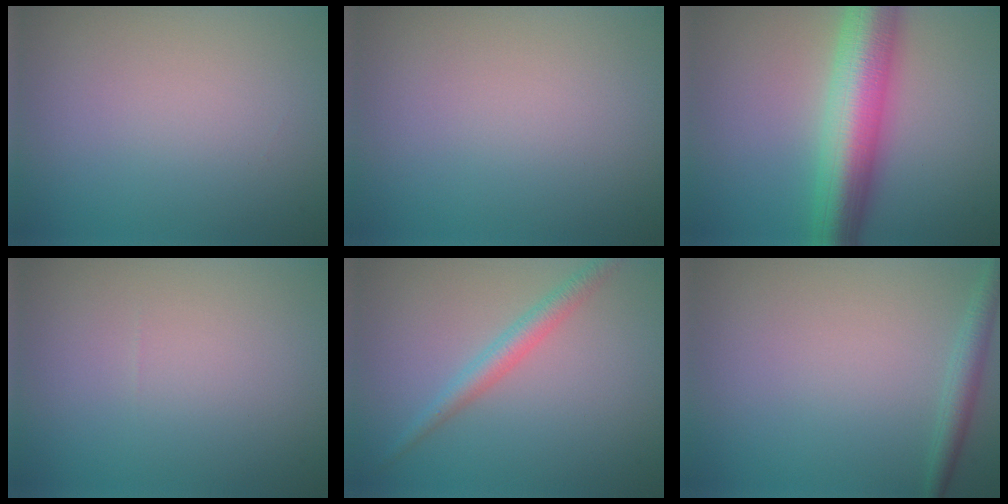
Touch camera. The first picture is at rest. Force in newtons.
{"total": 0.0}
{"total": 9.7, "press": 9.7, "slide": 0.2}
{"total": 0.0}
{"total": 2.5, "press": 2.5, "slide": 0.1}
{"total": 1.8, "press": 1.8, "slide": 0.1}